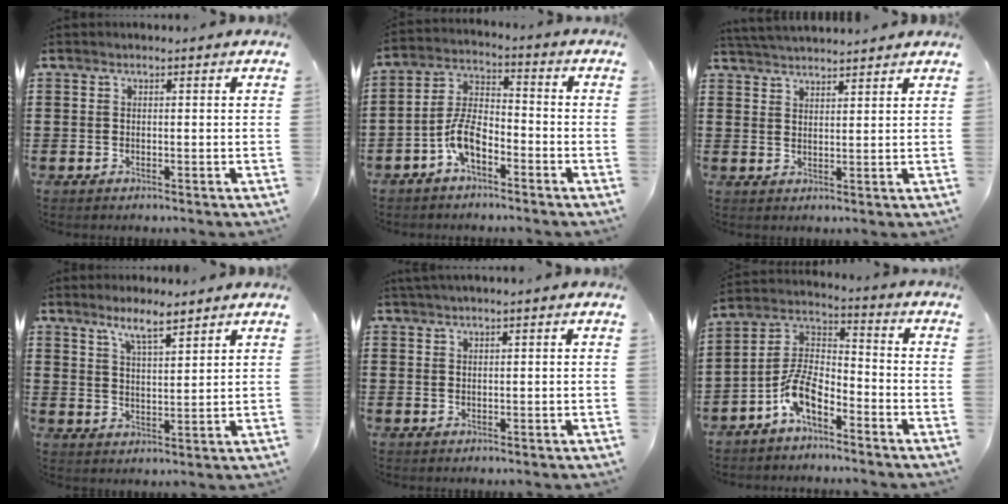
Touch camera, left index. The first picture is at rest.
{"total": 6.8, "force": [-3.8, 2.8, 4.9], "torque": [-0.118, 0.004, -0.079]}
{"total": 3.2, "force": [3.2, -0.2, 0.2], "torque": [-0.014, -0.008, 0.059]}
{"total": 5.0, "force": [4.1, 0.5, 2.8], "torque": [-0.066, -0.004, 0.072]}
{"total": 1.0, "force": [0.7, -0.1, 0.7], "torque": [-0.012, -0.001, 0.014]}
{"total": 8.1, "force": [-5.4, 2.9, 5.2], "torque": [-0.131, -0.005, -0.113]}